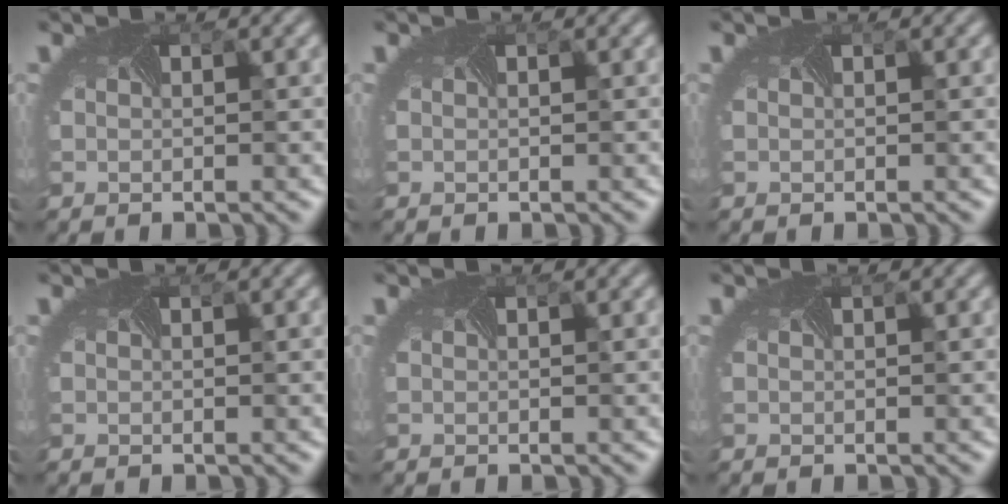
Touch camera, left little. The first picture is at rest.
{"total": 0.0}
{"total": 0.0}
{"total": 0.0}
{"total": 0.0}
{"total": 0.0}